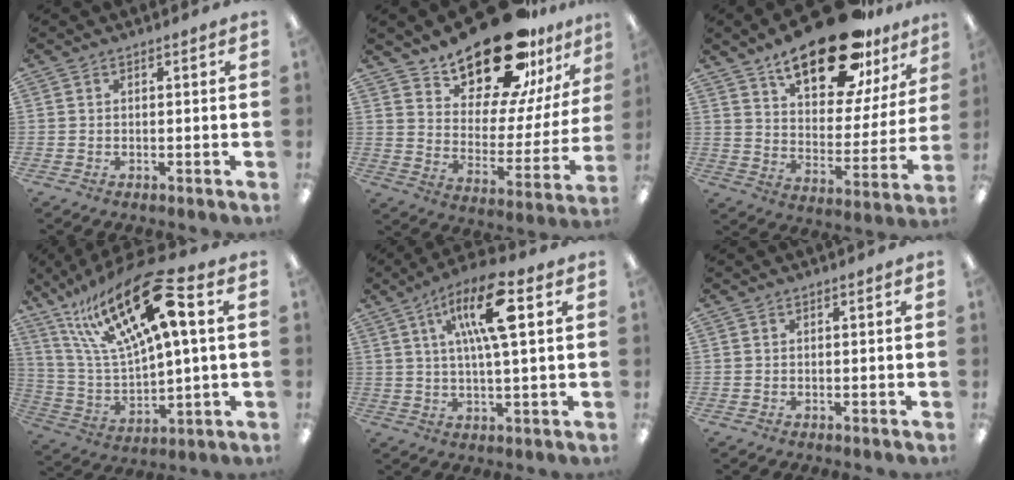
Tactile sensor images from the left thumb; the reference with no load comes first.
{"total": 22.5, "force": [18.8, 8.1, 9.5], "torque": [-0.148, -0.135, 0.326]}
{"total": 23.2, "force": [16.5, 9.0, 13.6], "torque": [-0.208, -0.099, 0.280]}
{"total": 25.3, "force": [12.8, 8.4, 20.1], "torque": [-0.397, -0.059, 0.206]}
{"total": 14.1, "force": [5.1, 4.2, 12.5], "torque": [-0.214, 0.002, 0.084]}
{"total": 0.0}